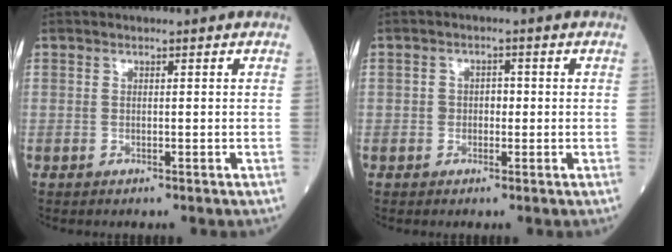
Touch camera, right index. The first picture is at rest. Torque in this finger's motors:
{"motor_torque": [0.29, -0.02, 0.12, 0.02]}